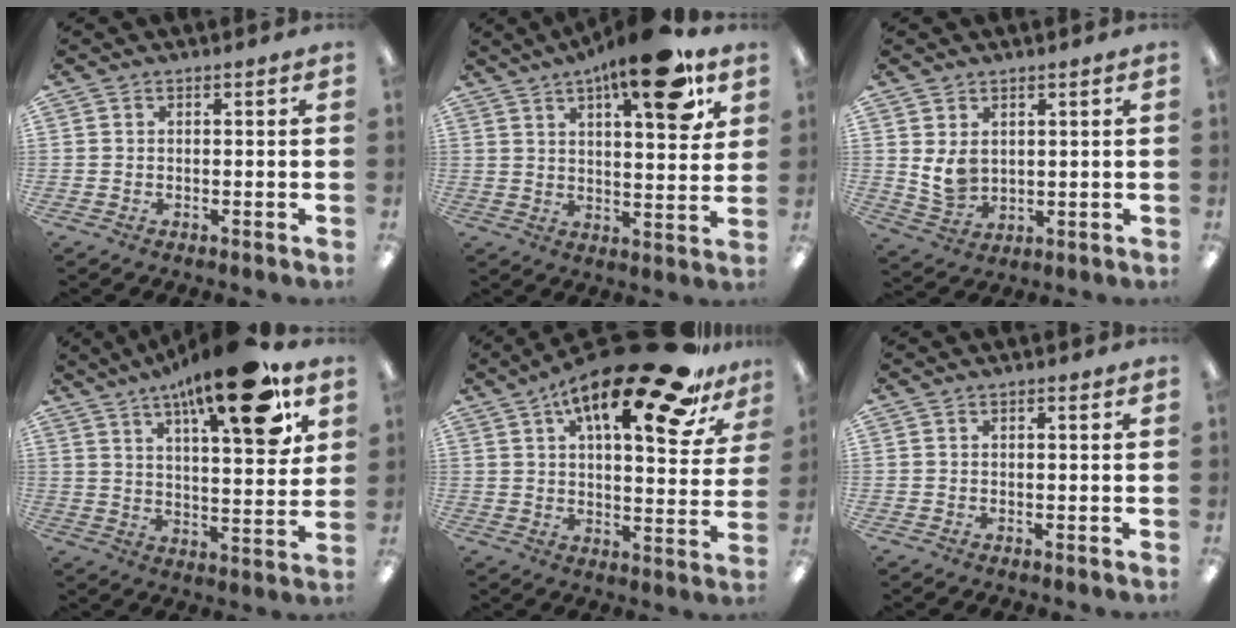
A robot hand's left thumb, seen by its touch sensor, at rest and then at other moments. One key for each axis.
{"total": 16.7, "fx": 9.9, "fy": 5.5, "fz": 12.4, "tx": -0.166, "ty": -0.049, "tz": 0.150}
{"total": 6.0, "fx": 2.4, "fy": 4.4, "fz": 3.3, "tx": -0.066, "ty": -0.013, "tz": 0.044}
{"total": 20.6, "fx": 12.7, "fy": 6.0, "fz": 15.0, "tx": -0.219, "ty": -0.066, "tz": 0.195}
{"total": 23.7, "fx": 15.0, "fy": 7.1, "fz": 16.9, "tx": -0.260, "ty": -0.083, "tz": 0.239}
{"total": 0.7, "fx": 0.4, "fy": 0.1, "fz": 0.6, "tx": -0.012, "ty": 0.001, "tz": 0.006}